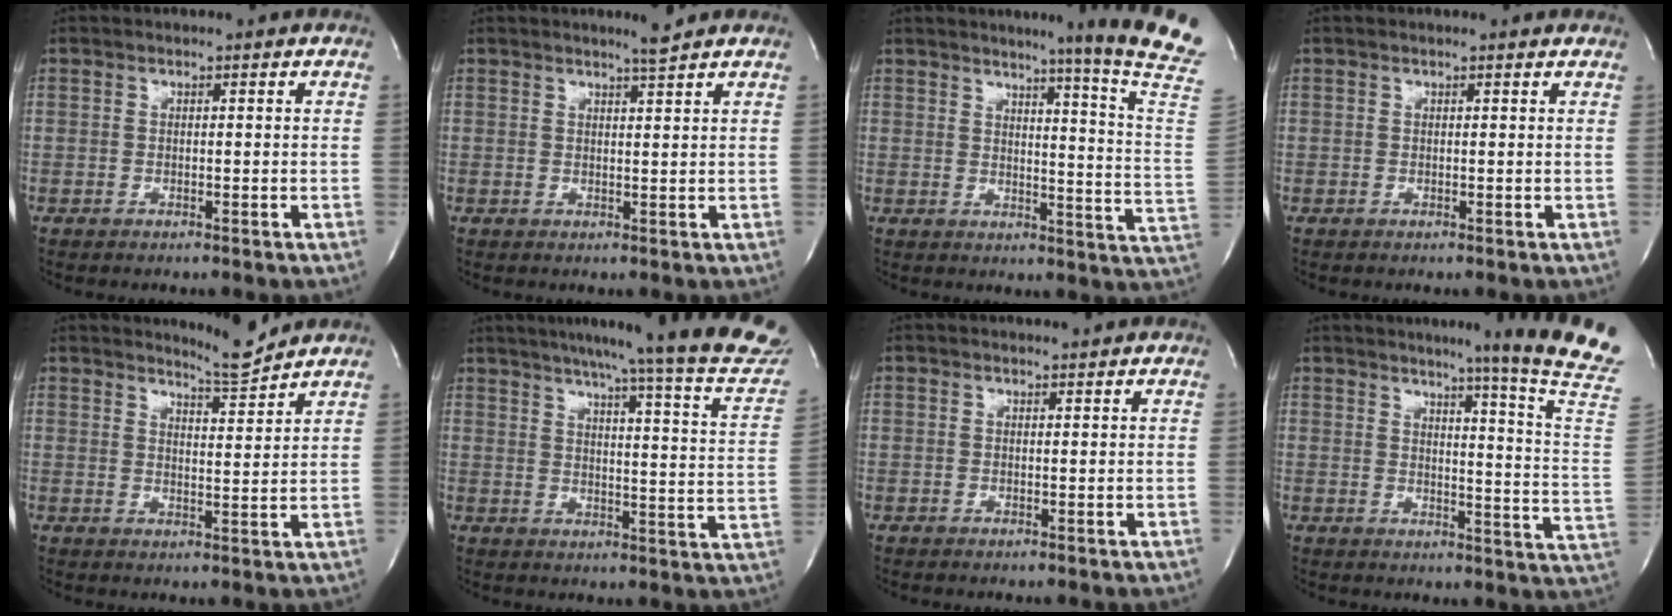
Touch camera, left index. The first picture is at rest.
{"total": 2.1, "force": [1.9, -0.6, 0.8], "torque": [-0.017, -0.009, 0.032]}
{"total": 15.9, "force": [12.8, -3.8, 8.7], "torque": [-0.123, -0.102, 0.141]}
{"total": 2.2, "force": [2.1, 0.0, 0.5], "torque": [-0.015, 0.005, 0.018]}
{"total": 4.5, "force": [4.4, -0.7, 0.3], "torque": [-0.017, -0.026, 0.070]}
{"total": 27.9, "force": [24.7, 0.1, 12.9], "torque": [-0.192, -0.083, 0.291]}
{"total": 0.8, "force": [0.8, -0.1, 0.0], "torque": [-0.008, -0.004, 0.013]}
{"total": 18.1, "force": [14.8, -3.8, 9.8], "torque": [-0.140, -0.107, 0.169]}